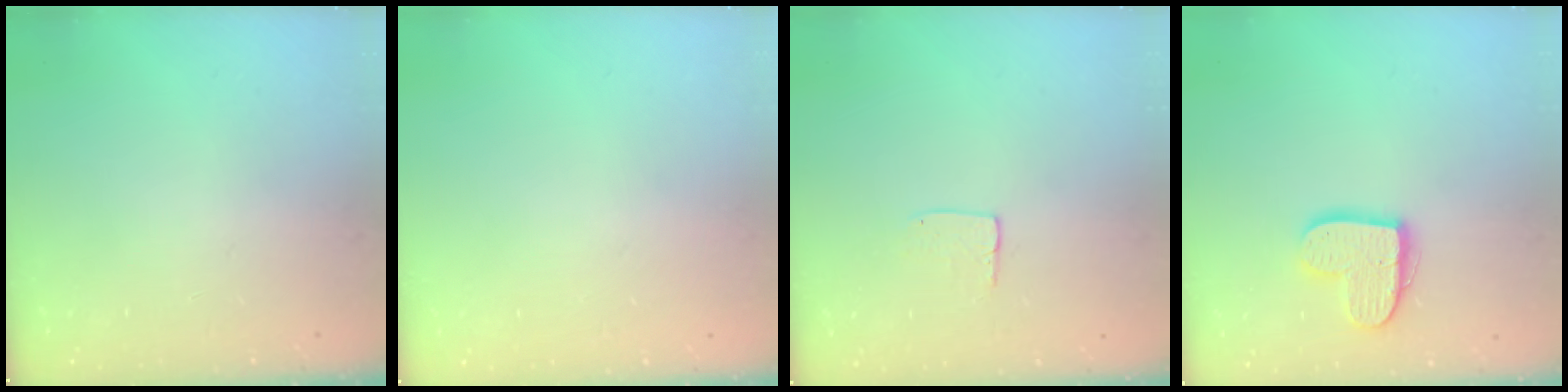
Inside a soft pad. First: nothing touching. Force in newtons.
{"total": 0.0}
{"total": 5.6, "press": 5.6, "slide": 0.2}
{"total": 13.5, "press": 13.5, "slide": 0.9}